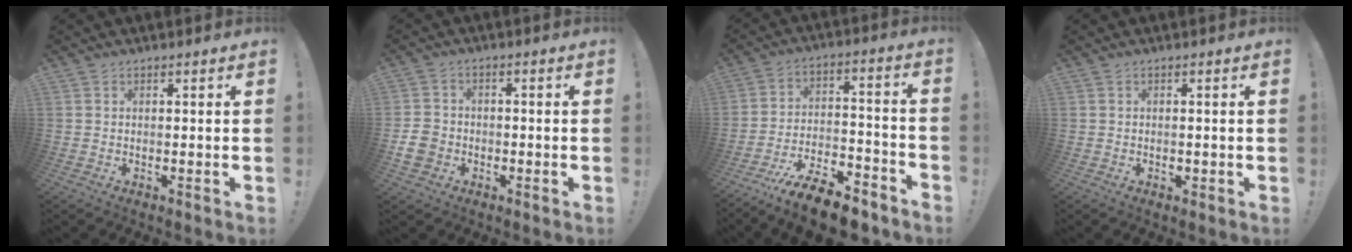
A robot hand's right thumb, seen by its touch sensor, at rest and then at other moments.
{"total": 10.5, "force": [-3.5, 8.9, 4.3], "torque": [-0.078, 0.030, -0.064]}
{"total": 15.0, "force": [-11.8, 4.7, 8.1], "torque": [-0.122, 0.078, -0.202]}
{"total": 0.8, "force": [-0.4, 0.5, 0.4], "torque": [0.001, -0.002, -0.008]}